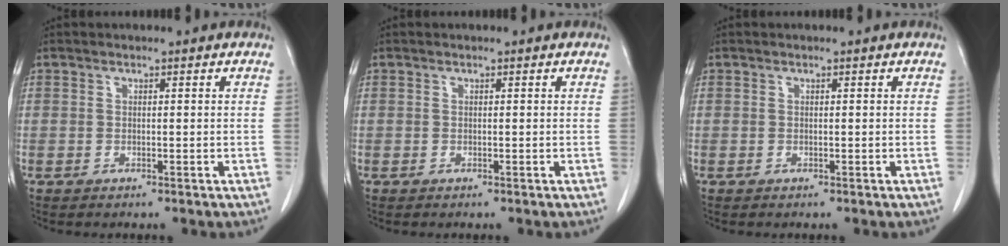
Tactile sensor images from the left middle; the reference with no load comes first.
{"total": 0.0}
{"total": 0.0}